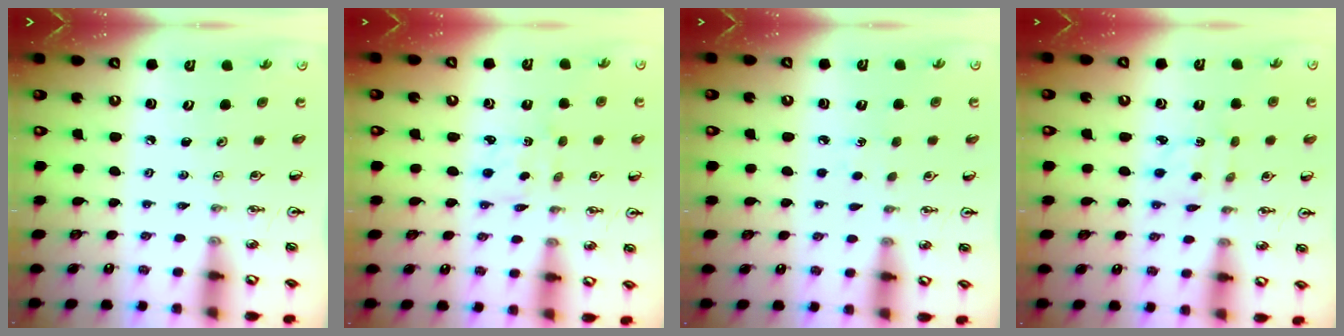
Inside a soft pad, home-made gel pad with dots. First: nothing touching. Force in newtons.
{"total": 1.7, "press": 1.5, "slide": 0.8}
{"total": 3.1, "press": 3.1, "slide": 0.3}
{"total": 2.1, "press": 2.1, "slide": 0.6}